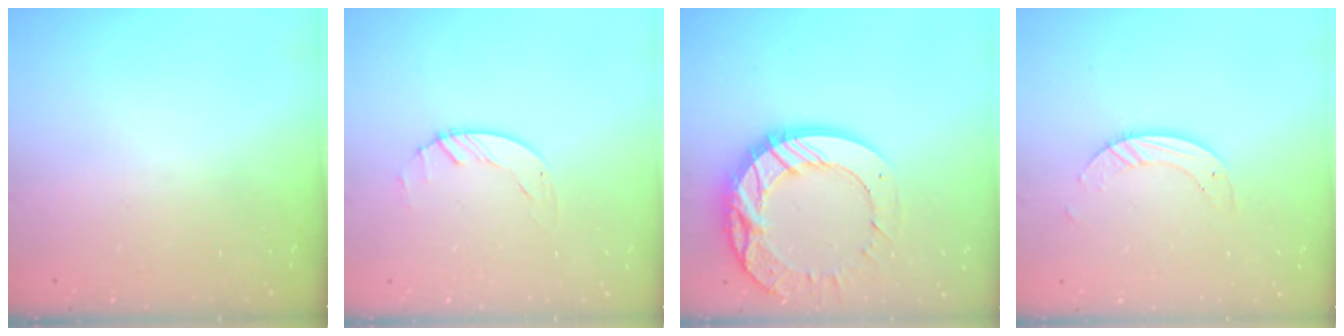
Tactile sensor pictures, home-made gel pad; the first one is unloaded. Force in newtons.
{"total": 0.8, "press": 0.8, "slide": 0.2}
{"total": 17.7, "press": 17.6, "slide": 1.5}
{"total": 4.6, "press": 4.6, "slide": 0.5}